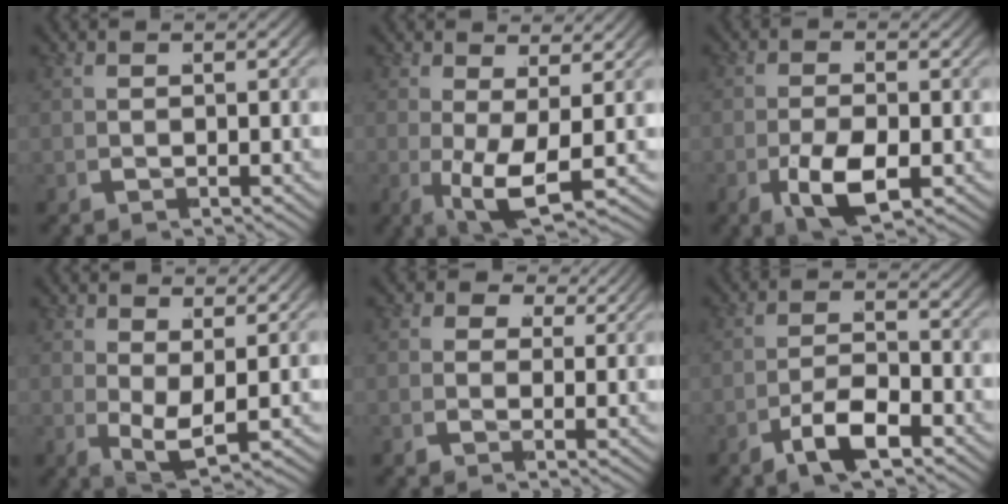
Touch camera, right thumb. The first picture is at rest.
{"total": 4.9, "force": [-0.5, 2.4, 4.2], "torque": [-0.079, -0.026, -0.006]}
{"total": 4.3, "force": [-2.0, 2.4, 3.0], "torque": [-0.072, -0.029, -0.032]}
{"total": 3.0, "force": [0.6, 1.6, 2.5], "torque": [-0.049, -0.020, 0.012]}
{"total": 2.8, "force": [1.9, 1.9, 0.9], "torque": [-0.025, -0.002, 0.022]}
{"total": 3.4, "force": [-2.6, 1.1, 1.9], "torque": [-0.031, -0.006, -0.053]}